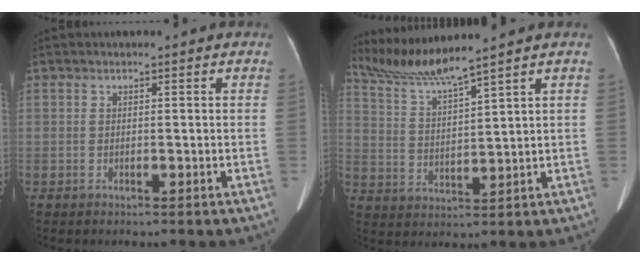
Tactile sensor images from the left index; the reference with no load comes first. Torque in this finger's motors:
{"motor_torque": [-0.26, -0.37, -0.07, 0.00]}